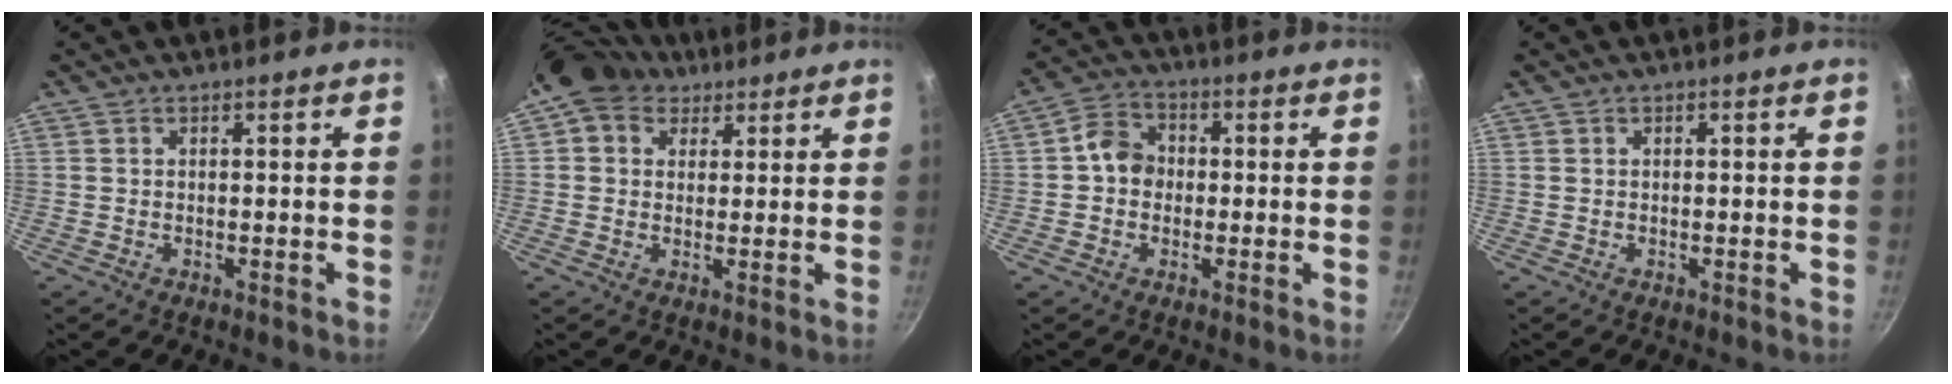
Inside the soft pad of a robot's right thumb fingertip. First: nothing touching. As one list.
[{"total": 8.1, "force": [4.8, 6.0, 2.6], "torque": [-0.022, -0.002, 0.072]}, {"total": 6.5, "force": [0.0, 5.5, 3.4], "torque": [-0.029, 0.017, -0.013]}, {"total": 0.0}]